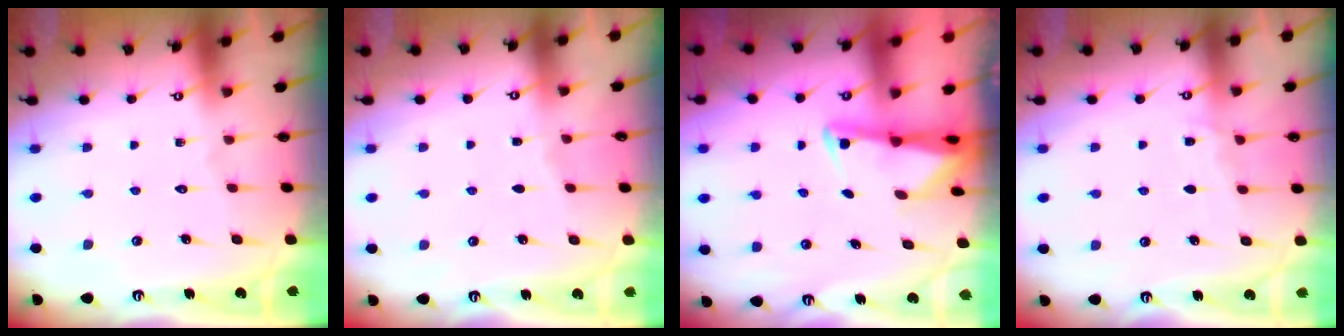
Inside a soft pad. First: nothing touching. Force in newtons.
{"total": 1.7, "press": 1.6, "slide": 0.3}
{"total": 2.4, "press": 2.3, "slide": 0.5}
{"total": 5.5, "press": 5.4, "slide": 0.6}